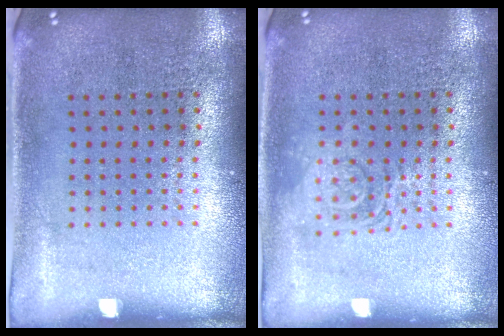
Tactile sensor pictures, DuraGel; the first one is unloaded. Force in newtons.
{"total": 2.2, "press": 2.1, "slide": 0.4}